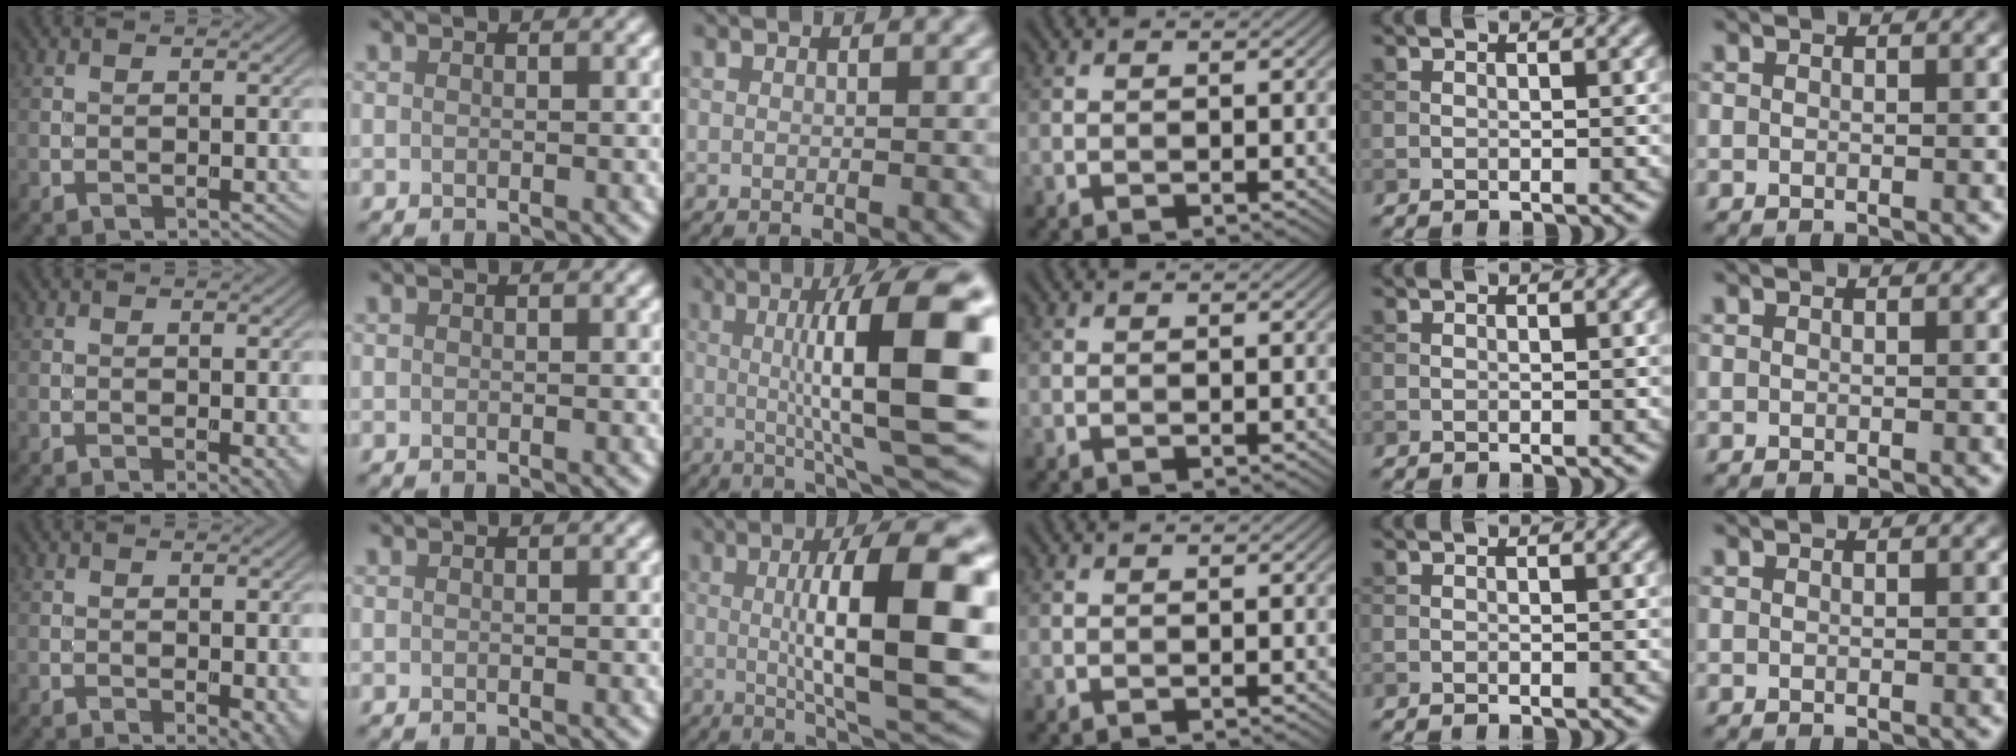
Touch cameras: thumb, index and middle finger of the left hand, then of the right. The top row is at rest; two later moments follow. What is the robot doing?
{"motion": "screw", "object": "dispenser bottle"}